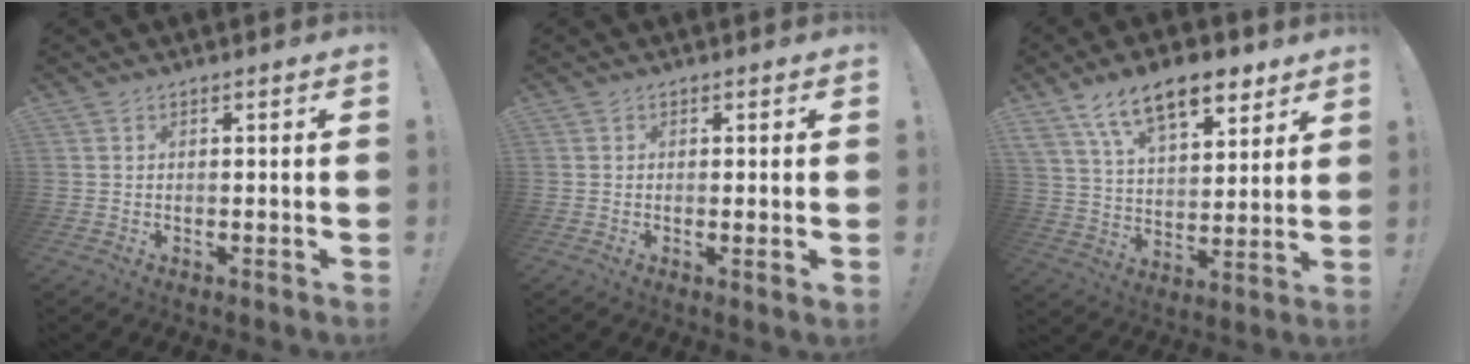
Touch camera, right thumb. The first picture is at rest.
{"total": 1.6, "force": [0.5, 0.2, 1.5], "torque": [-0.015, -0.004, 0.007]}
{"total": 16.5, "force": [10.3, 8.3, 9.9], "torque": [-0.160, -0.055, 0.183]}